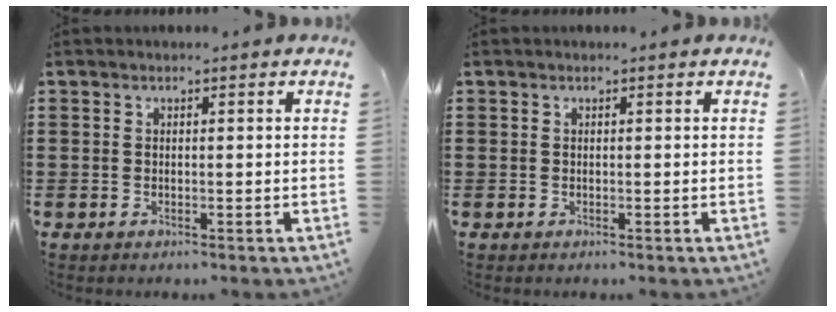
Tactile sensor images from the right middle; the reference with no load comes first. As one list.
[{"total": 0.0}]